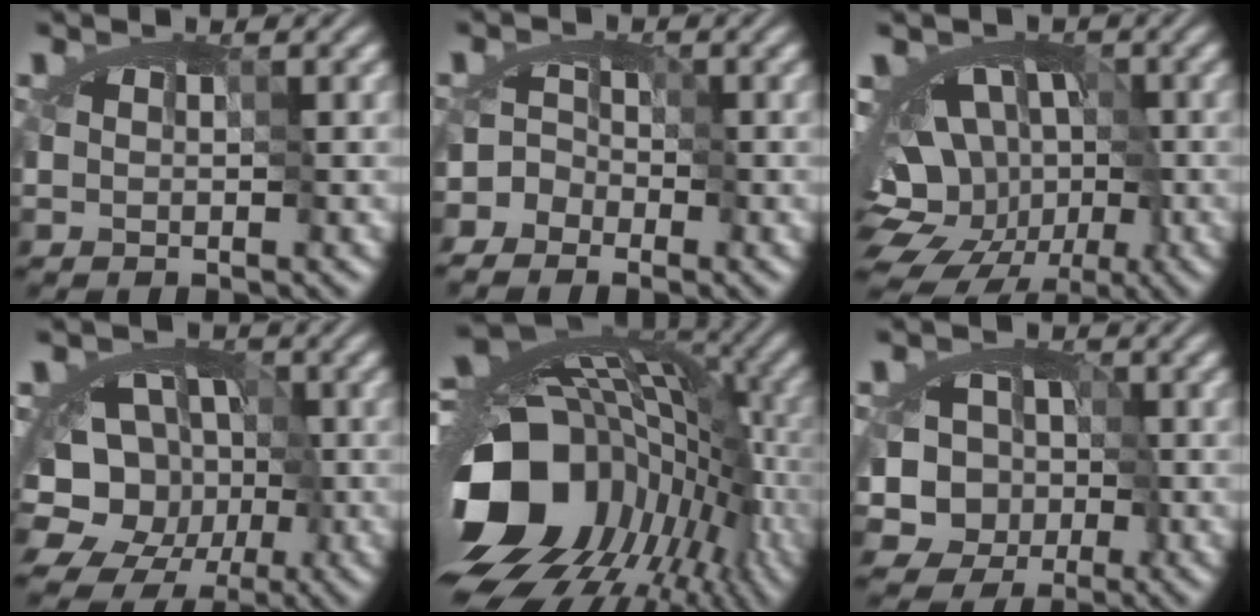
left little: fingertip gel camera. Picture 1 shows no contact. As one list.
[{"total": 3.4, "force": [-2.0, 2.7, 0.4], "torque": [0.020, 0.019, -0.058]}, {"total": 12.8, "force": [-5.2, 8.9, 7.6], "torque": [-0.073, 0.001, -0.073]}, {"total": 11.9, "force": [-5.8, 9.5, 4.4], "torque": [-0.046, -0.013, -0.102]}, {"total": 18.0, "force": [-8.8, 12.4, 9.6], "torque": [-0.181, -0.017, -0.133]}, {"total": 9.9, "force": [-3.6, 8.4, 3.7], "torque": [-0.037, 0.010, -0.082]}]